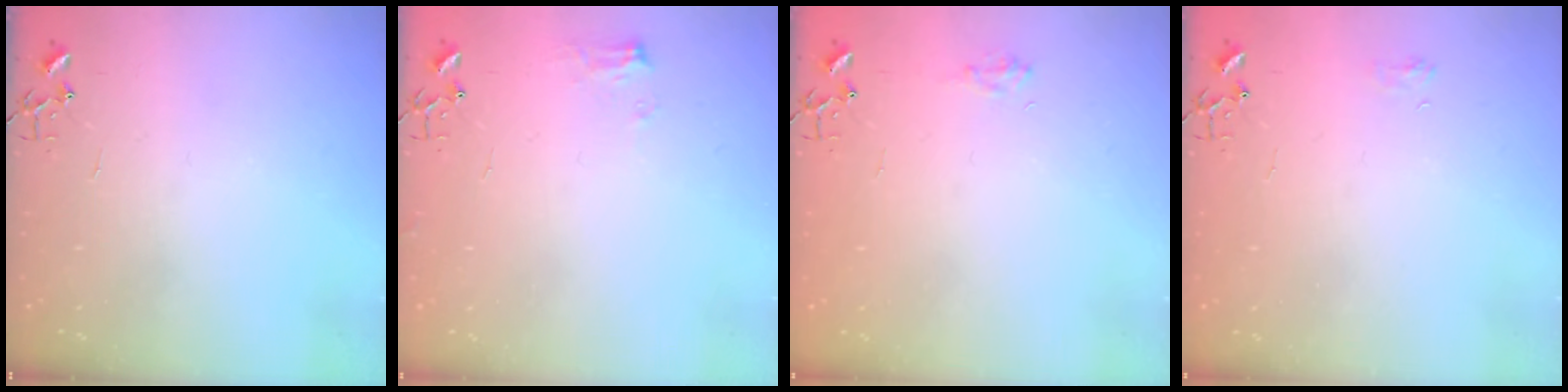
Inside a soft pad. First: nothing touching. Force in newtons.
{"total": 6.8, "press": 6.8, "slide": 0.8}
{"total": 6.7, "press": 6.6, "slide": 0.7}
{"total": 5.1, "press": 5.1, "slide": 0.6}